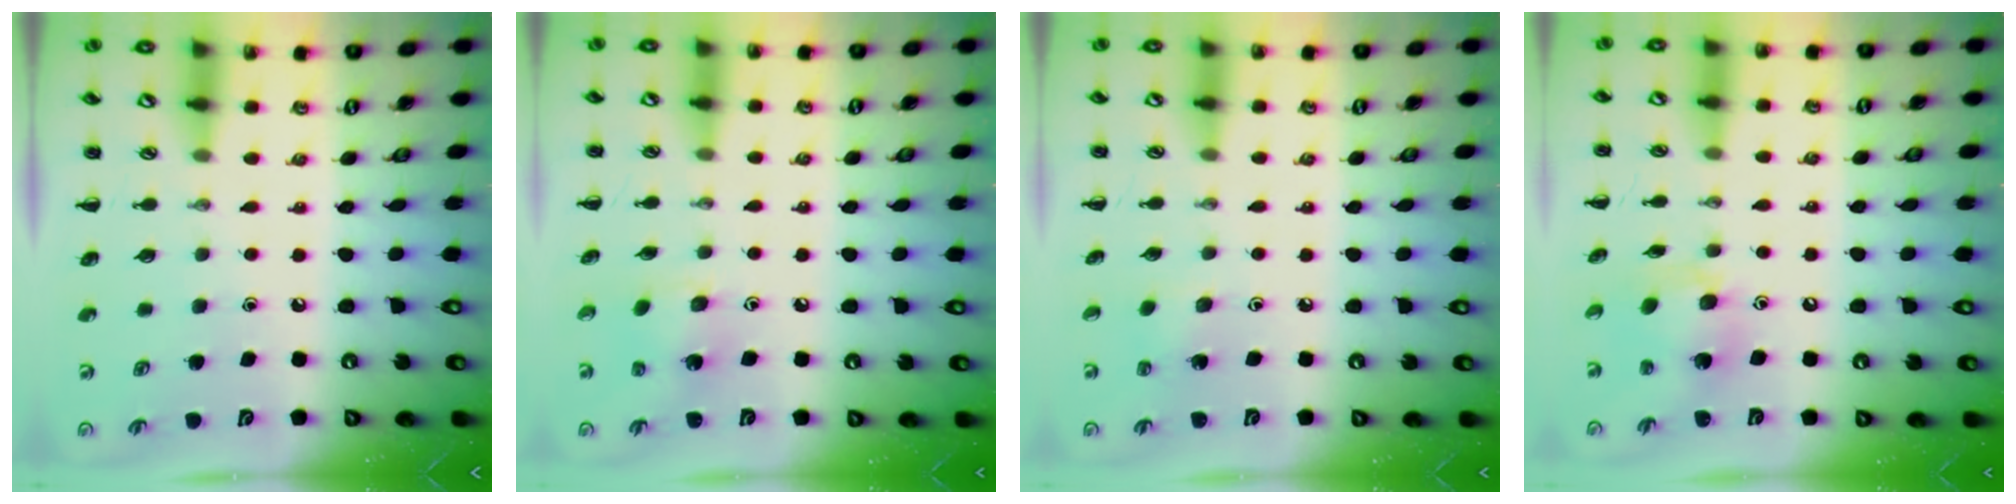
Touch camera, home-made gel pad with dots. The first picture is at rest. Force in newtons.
{"total": 2.3, "press": 2.2, "slide": 0.5}
{"total": 2.0, "press": 1.8, "slide": 0.7}
{"total": 8.2, "press": 8.0, "slide": 1.4}